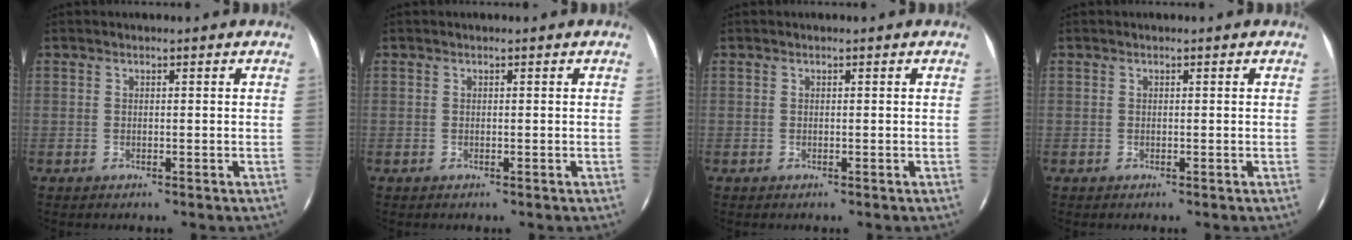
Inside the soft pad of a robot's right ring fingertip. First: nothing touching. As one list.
[{"total": 0.0}, {"total": 0.0}, {"total": 0.0}]